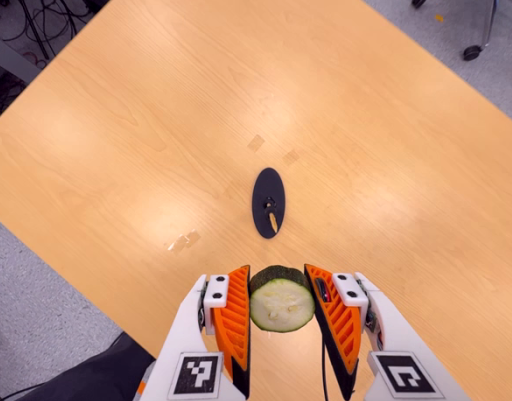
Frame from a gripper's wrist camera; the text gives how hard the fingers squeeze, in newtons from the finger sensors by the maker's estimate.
{"total": 11.4, "left": 10.0, "right": 12.9}